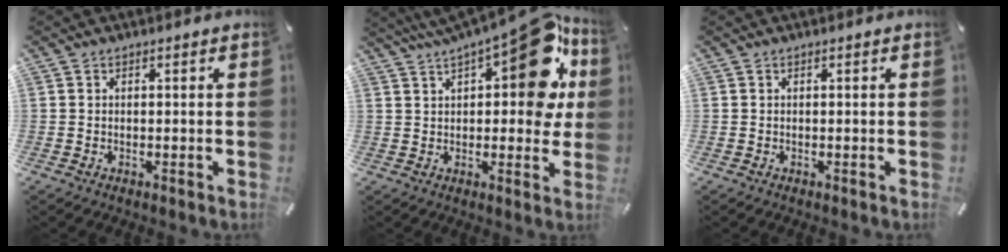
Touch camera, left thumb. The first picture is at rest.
{"total": 21.1, "force": [9.1, 9.3, 16.6], "torque": [-0.221, -0.048, 0.149]}
{"total": 0.0}